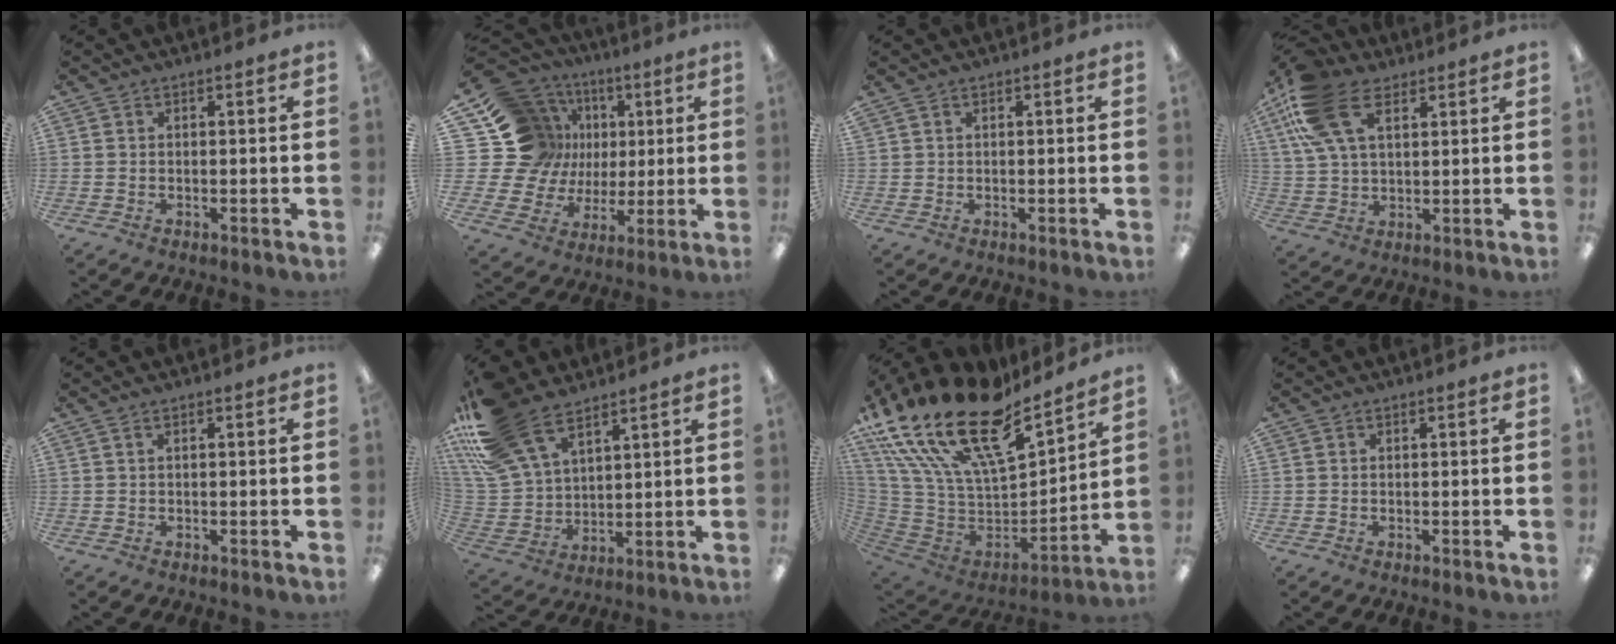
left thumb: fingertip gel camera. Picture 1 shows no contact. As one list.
[{"total": 19.2, "force": [5.8, 17.2, 6.1], "torque": [-0.128, -0.033, 0.147]}, {"total": 0.8, "force": [0.5, 0.3, 0.6], "torque": [-0.014, 0.002, 0.008]}, {"total": 16.5, "force": [8.2, 8.9, 11.2], "torque": [-0.251, -0.011, 0.150]}, {"total": 0.7, "force": [0.3, 0.1, 0.6], "torque": [-0.013, 0.000, 0.006]}, {"total": 20.2, "force": [13.6, 10.6, 10.6], "torque": [-0.249, -0.061, 0.252]}, {"total": 27.9, "force": [18.7, 12.0, 16.9], "torque": [-0.321, -0.130, 0.336]}, {"total": 0.0}]